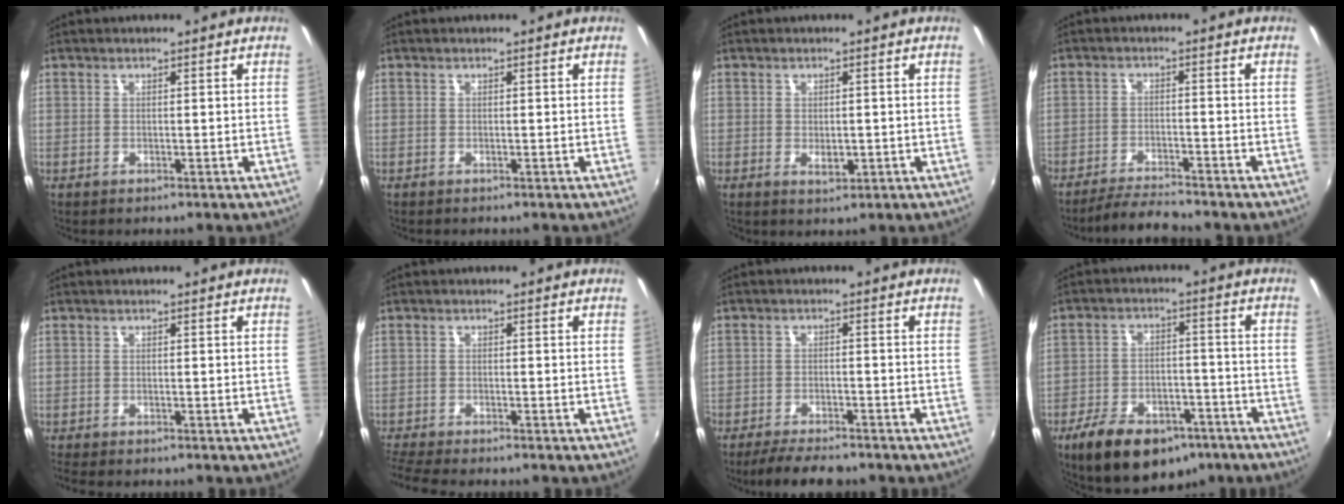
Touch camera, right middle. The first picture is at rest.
{"total": 0.0}
{"total": 2.3, "force": [-0.5, 1.4, 1.7], "torque": [-0.027, -0.003, -0.005]}
{"total": 6.4, "force": [-6.0, 0.3, 2.2], "torque": [-0.061, -0.010, -0.103]}
{"total": 3.4, "force": [-2.9, 0.6, 1.5], "torque": [-0.036, -0.021, -0.050]}
{"total": 6.4, "force": [-5.8, 0.3, 2.7], "torque": [-0.077, -0.028, -0.103]}
{"total": 7.7, "force": [-6.7, 1.7, 3.4], "torque": [-0.085, -0.013, -0.108]}
{"total": 17.6, "force": [-11.5, 9.0, 9.8], "torque": [-0.202, -0.005, -0.166]}